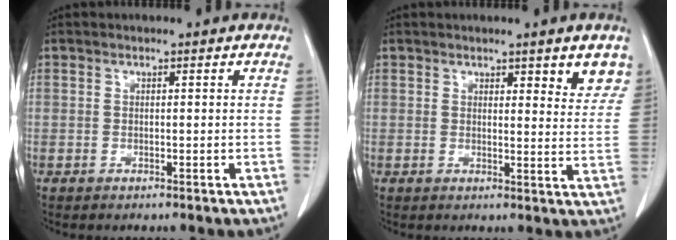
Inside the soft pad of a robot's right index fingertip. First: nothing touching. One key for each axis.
{"total": 5.7, "fx": 3.6, "fy": 1.5, "fz": 4.2, "tx": -0.038, "ty": -0.012, "tz": 0.041}